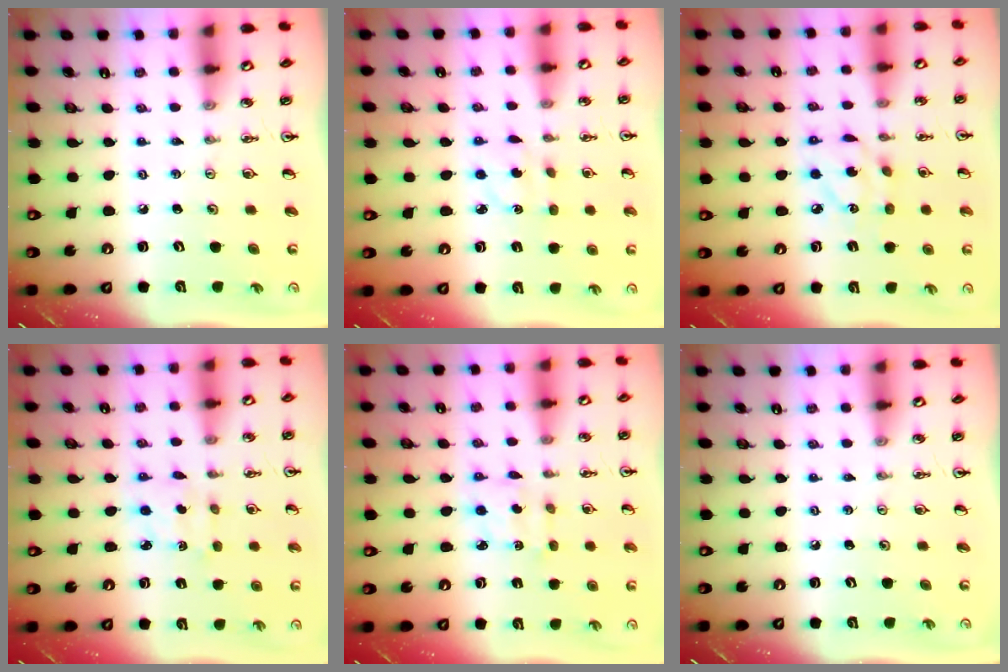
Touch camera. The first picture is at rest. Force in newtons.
{"total": 3.1, "press": 3.1, "slide": 0.7}
{"total": 8.6, "press": 8.6, "slide": 0.4}
{"total": 2.8, "press": 2.7, "slide": 0.7}
{"total": 2.9, "press": 2.8, "slide": 0.6}
{"total": 0.0}